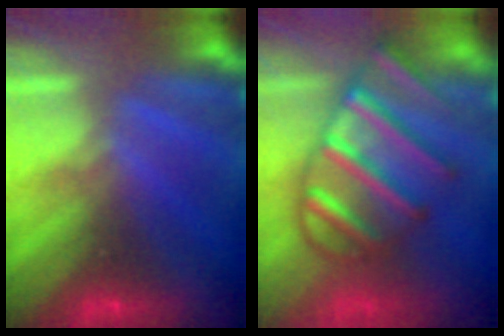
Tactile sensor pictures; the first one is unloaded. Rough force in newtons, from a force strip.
{"total": 7.2}